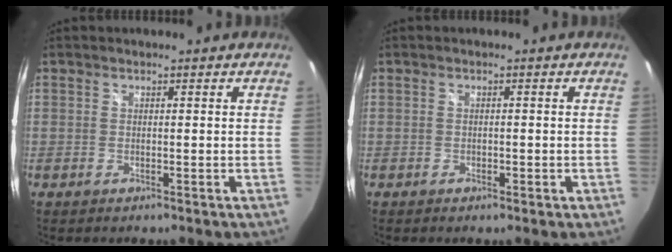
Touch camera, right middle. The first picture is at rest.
{"total": 0.7, "force": [-0.1, 0.5, 0.5], "torque": [-0.006, 0.000, -0.002]}